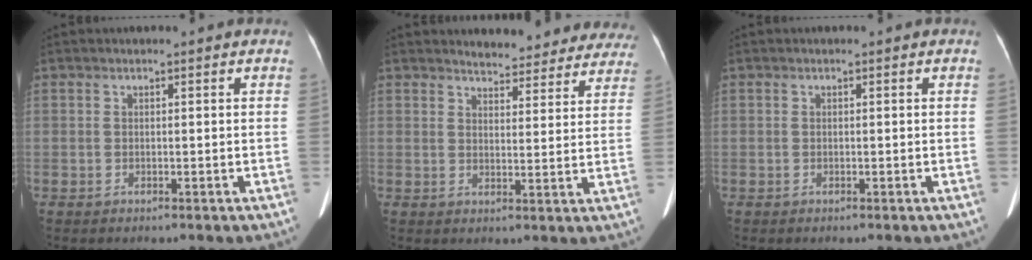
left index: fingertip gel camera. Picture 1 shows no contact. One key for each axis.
{"total": 14.1, "fx": 13.3, "fy": 3.8, "fz": 2.7, "tx": 0.002, "ty": -0.019, "tz": 0.135}
{"total": 0.0}